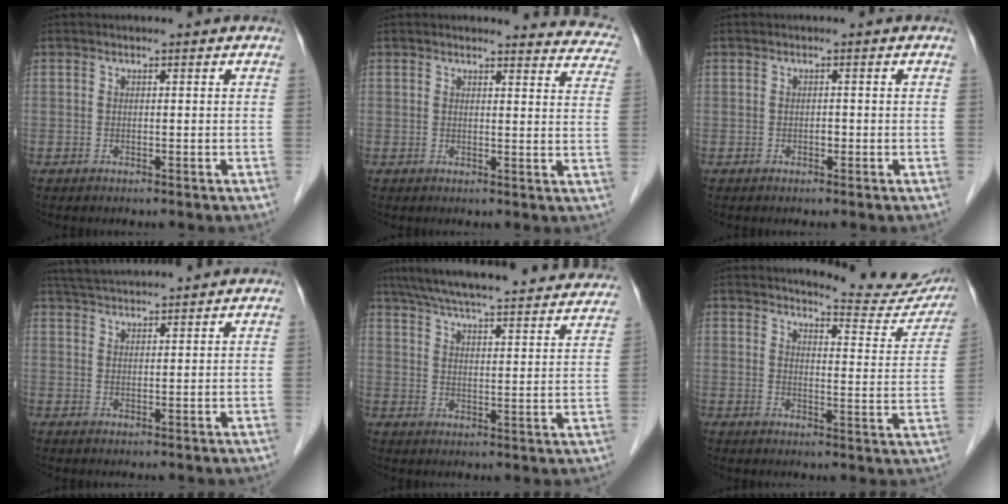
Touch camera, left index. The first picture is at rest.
{"total": 11.4, "force": [11.2, 1.9, 1.1], "torque": [0.029, -0.065, 0.081]}
{"total": 0.6, "force": [-0.3, 0.3, 0.3], "torque": [-0.007, 0.001, -0.007]}
{"total": 7.5, "force": [7.1, -0.1, 2.4], "torque": [-0.047, 0.036, 0.118]}
{"total": 31.4, "force": [28.3, 4.1, 12.8], "torque": [-0.210, -0.021, 0.357]}
{"total": 13.6, "force": [13.1, 1.4, 3.1], "torque": [-0.029, -0.064, 0.139]}